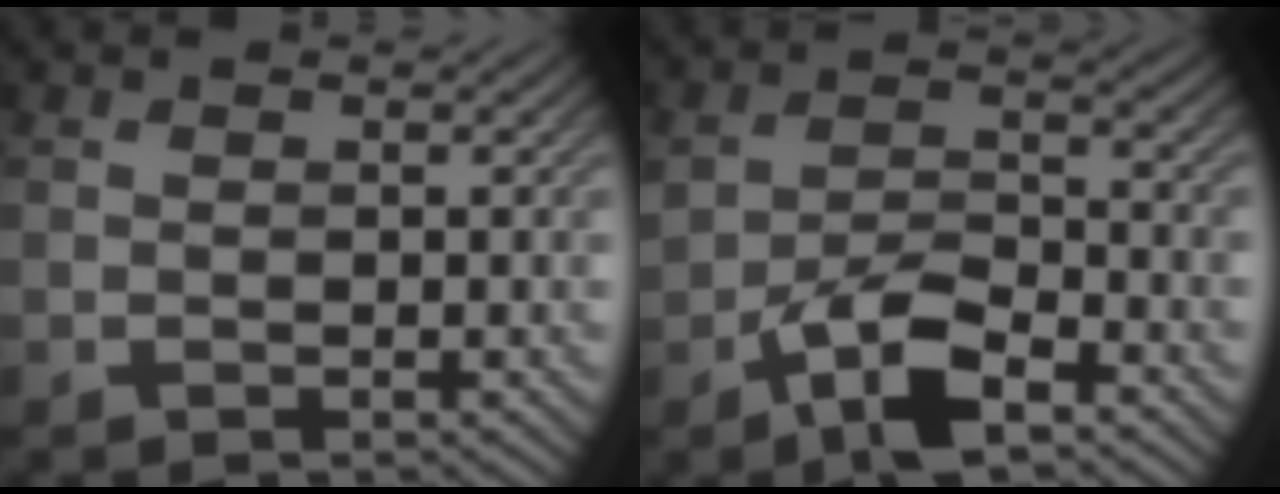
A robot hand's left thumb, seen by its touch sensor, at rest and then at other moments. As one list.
[{"total": 6.9, "force": [-3.5, 3.4, 4.9], "torque": [-0.098, -0.004, -0.071]}]